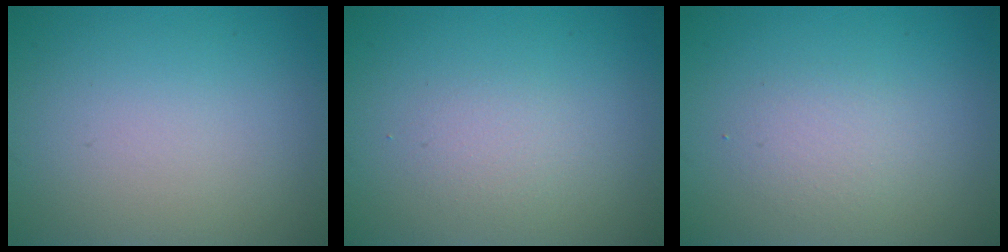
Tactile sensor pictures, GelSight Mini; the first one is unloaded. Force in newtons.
{"total": 1.4, "press": 1.3, "slide": 0.1}
{"total": 1.5, "press": 1.5, "slide": 0.1}